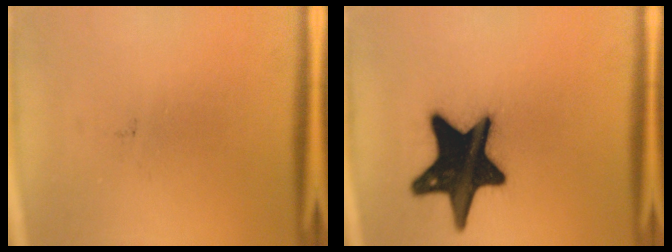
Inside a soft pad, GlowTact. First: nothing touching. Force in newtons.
{"total": 20.2}